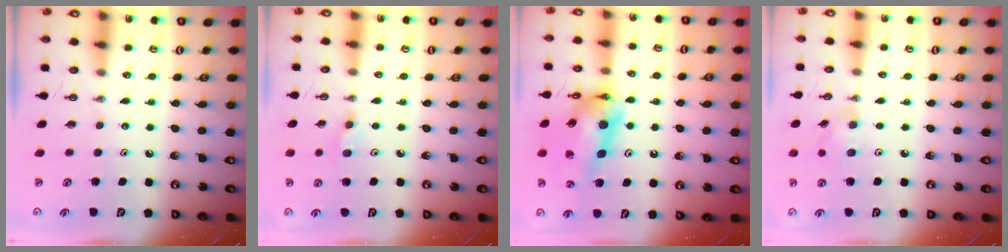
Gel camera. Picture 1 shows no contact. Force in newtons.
{"total": 5.2, "press": 5.1, "slide": 0.7}
{"total": 16.9, "press": 16.9, "slide": 1.4}
{"total": 7.0, "press": 6.8, "slide": 1.3}